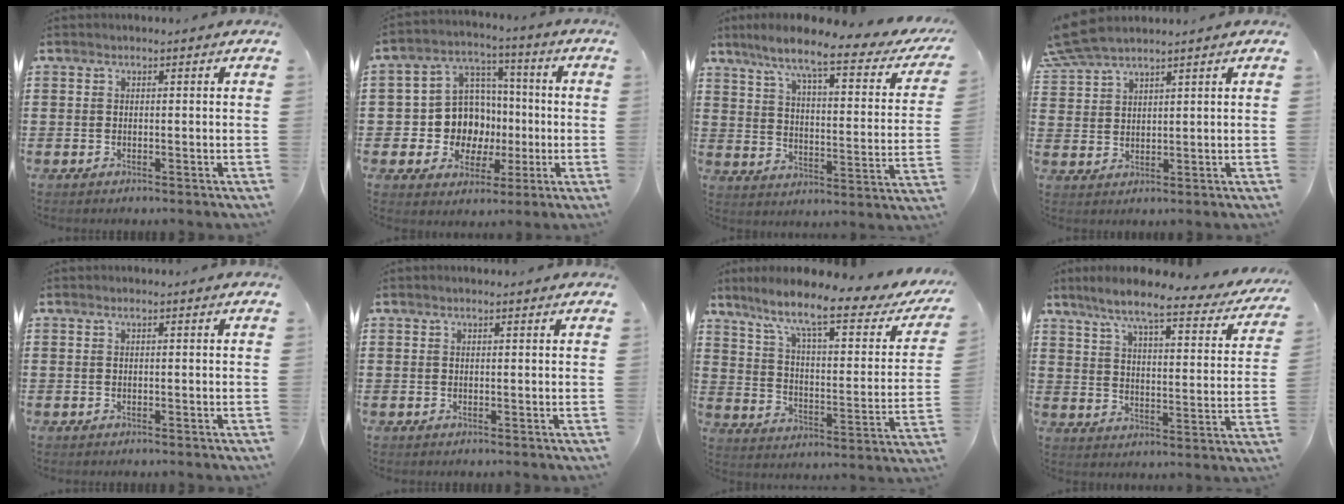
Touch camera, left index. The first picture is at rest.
{"total": 10.2, "force": [-0.7, 9.6, 3.5], "torque": [-0.104, 0.007, -0.004]}
{"total": 8.5, "force": [6.6, 0.0, 5.4], "torque": [-0.122, -0.045, 0.100]}
{"total": 5.0, "force": [4.5, 0.7, 2.0], "torque": [-0.055, -0.005, 0.083]}
{"total": 0.5, "force": [0.1, 0.0, 0.5], "torque": [-0.008, -0.002, 0.003]}
{"total": 0.7, "force": [0.5, 0.0, 0.5], "torque": [-0.011, 0.000, 0.009]}
{"total": 10.8, "force": [7.9, 1.2, 7.3], "torque": [-0.152, -0.053, 0.124]}
{"total": 7.9, "force": [6.4, 0.1, 4.6], "torque": [-0.107, -0.042, 0.102]}